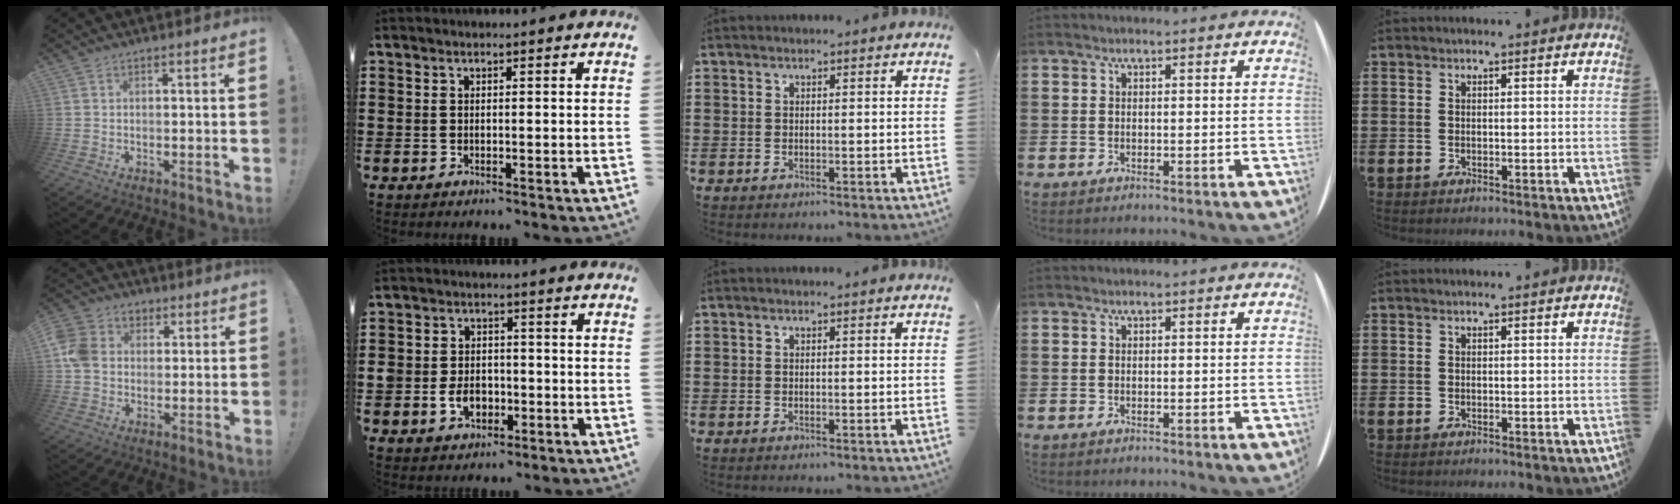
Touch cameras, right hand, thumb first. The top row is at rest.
{"thumb": {"total": 10.6, "force": [1.7, 9.0, 5.3], "torque": [-0.102, 0.008, 0.034]}, "index": {"total": 4.9, "force": [-1.5, 3.8, 2.7], "torque": [-0.047, 0.005, -0.027]}}